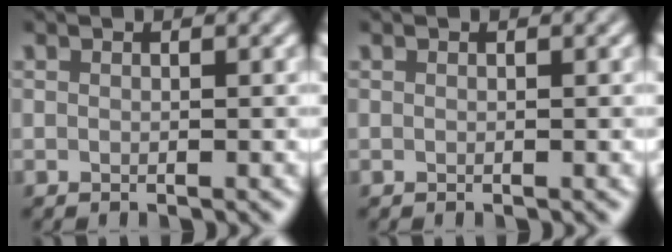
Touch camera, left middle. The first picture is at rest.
{"total": 0.0}